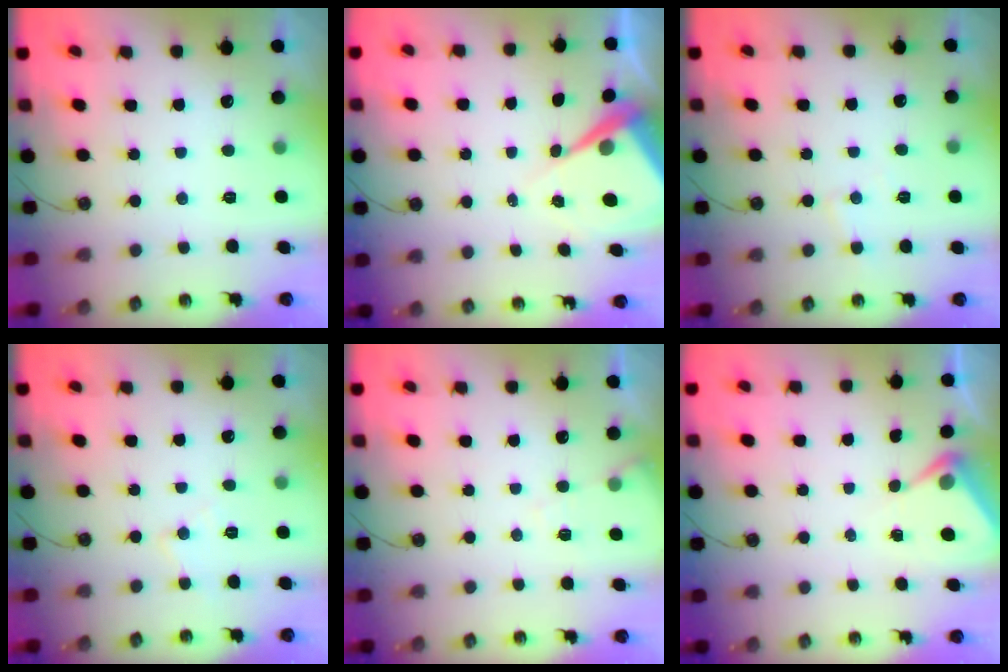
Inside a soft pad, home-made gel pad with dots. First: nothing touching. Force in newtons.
{"total": 7.6, "press": 7.6, "slide": 0.6}
{"total": 4.4, "press": 4.4, "slide": 0.6}
{"total": 5.5, "press": 5.4, "slide": 0.8}
{"total": 5.6, "press": 5.5, "slide": 0.8}
{"total": 5.1, "press": 5.0, "slide": 0.4}